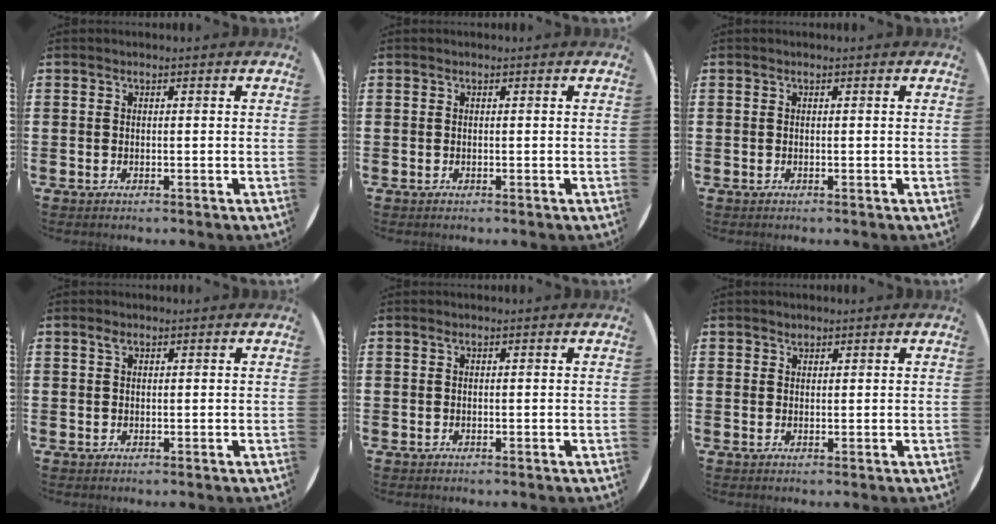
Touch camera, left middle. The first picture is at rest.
{"total": 0.0}
{"total": 0.0}
{"total": 1.0, "force": [0.6, 0.5, 0.6], "torque": [-0.005, 0.001, 0.008]}
{"total": 0.0}
{"total": 1.0, "force": [0.9, 0.5, 0.0], "torque": [0.006, -0.002, 0.016]}